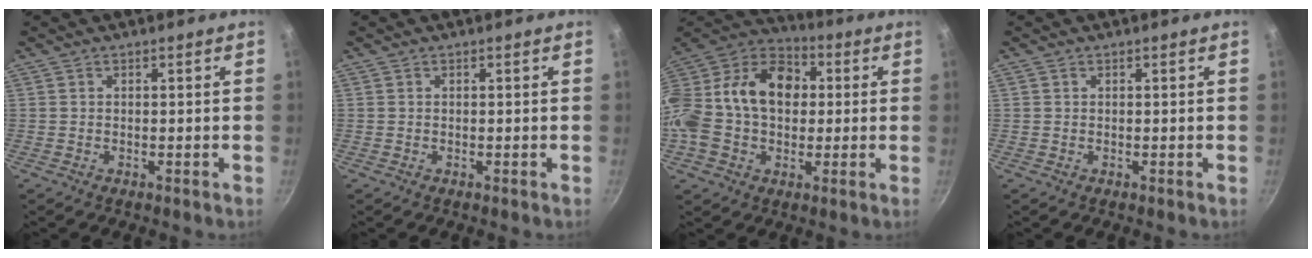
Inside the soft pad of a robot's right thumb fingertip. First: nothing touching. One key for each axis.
{"total": 0.0}
{"total": 23.1, "fx": 1.3, "fy": 17.0, "fz": 15.6, "tx": -0.279, "ty": 0.055, "tz": 0.005}
{"total": 0.0}